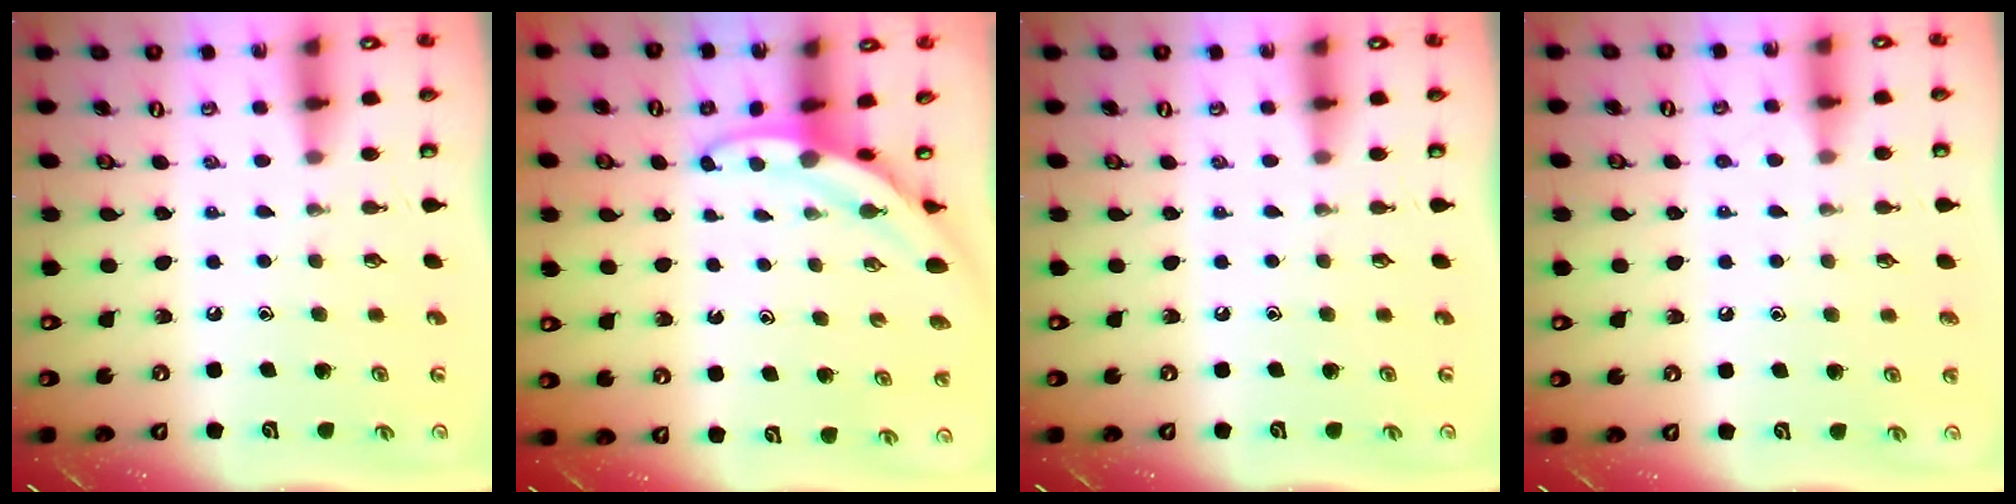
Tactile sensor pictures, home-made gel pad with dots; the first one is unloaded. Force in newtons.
{"total": 3.6, "press": 3.6, "slide": 0.1}
{"total": 0.0}
{"total": 3.0, "press": 3.0, "slide": 0.3}